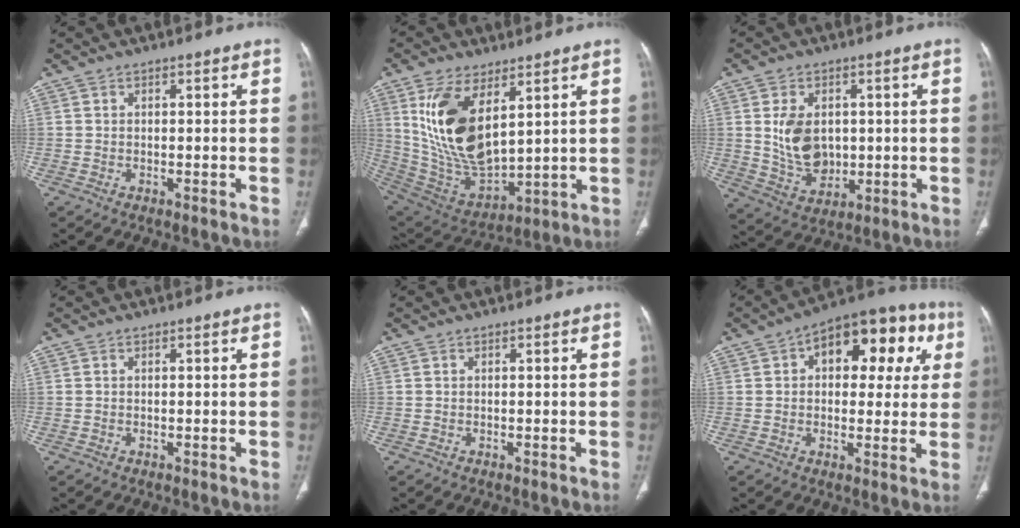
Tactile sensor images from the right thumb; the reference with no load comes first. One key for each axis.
{"total": 18.0, "fx": 6.7, "fy": 8.6, "fz": 14.3, "tx": -0.263, "ty": -0.028, "tz": 0.151}
{"total": 9.9, "fx": 1.1, "fy": 7.1, "fz": 6.8, "tx": -0.097, "ty": -0.012, "tz": 0.038}
{"total": 0.0}
{"total": 0.0}
{"total": 17.6, "fx": 5.4, "fy": 9.9, "fz": 13.5, "tx": -0.125, "ty": 0.025, "tz": 0.064}